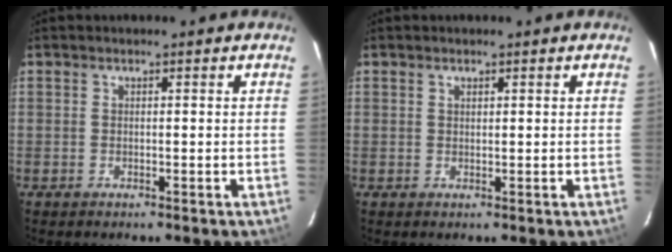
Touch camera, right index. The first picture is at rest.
{"total": 0.7, "force": [0.5, 0.4, 0.3], "torque": [-0.004, 0.002, 0.009]}